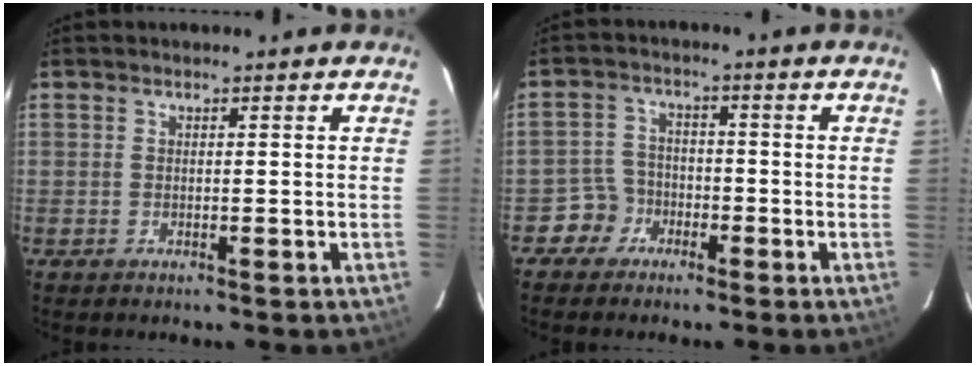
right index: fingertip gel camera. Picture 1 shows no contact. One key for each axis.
{"total": 4.5, "fx": -2.7, "fy": 3.6, "fz": -0.4, "tx": 0.003, "ty": 0.022, "tz": -0.052}